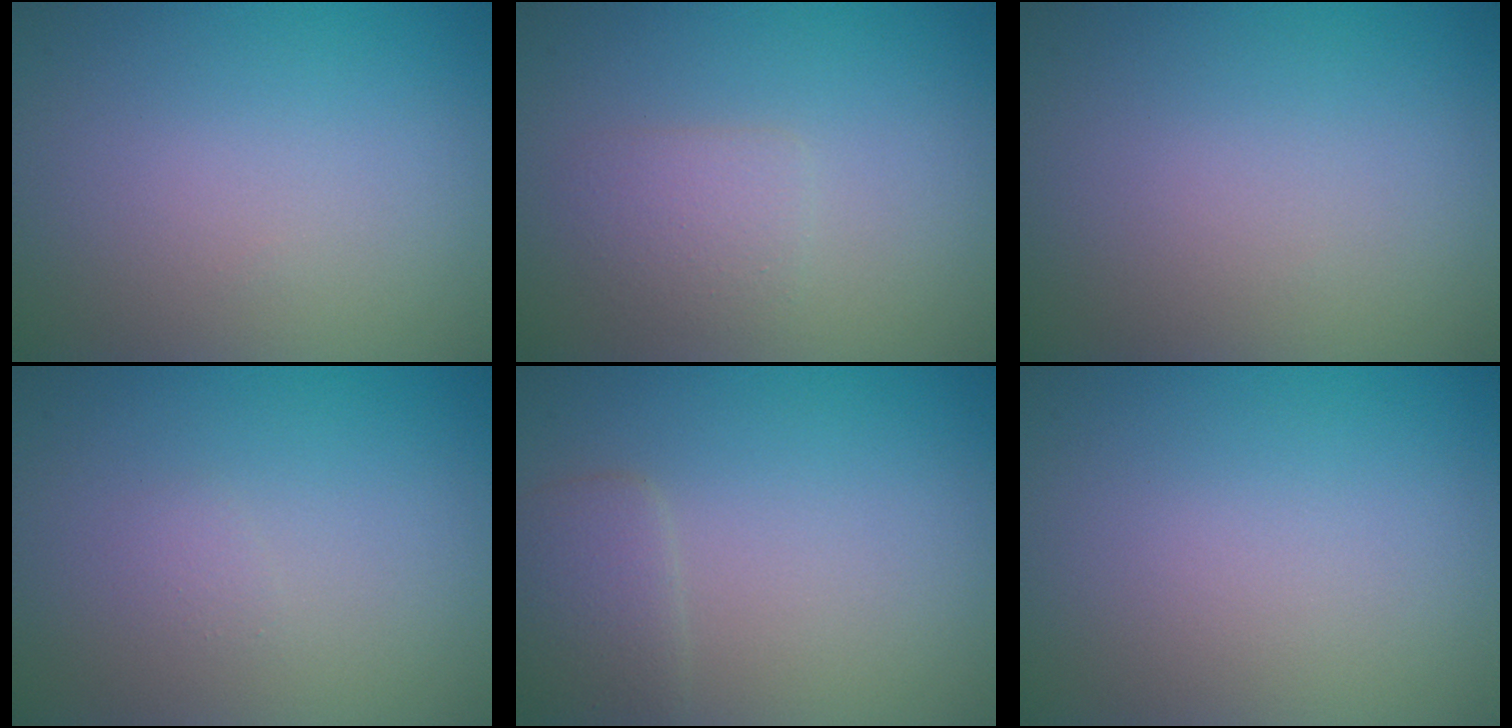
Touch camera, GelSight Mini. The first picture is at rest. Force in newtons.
{"total": 1.9, "press": 1.9, "slide": 0.0}
{"total": 0.0}
{"total": 0.6, "press": 0.6, "slide": 0.0}
{"total": 2.1, "press": 2.1, "slide": 0.1}
{"total": 0.0}